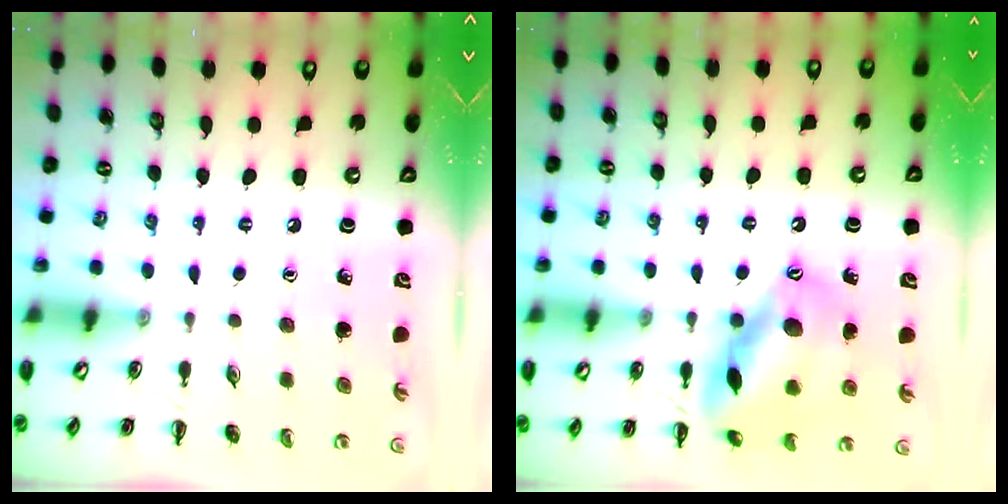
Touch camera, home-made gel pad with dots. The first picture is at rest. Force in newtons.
{"total": 15.6, "press": 15.5, "slide": 1.6}